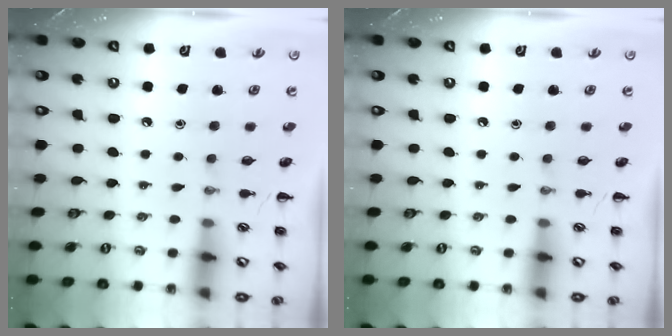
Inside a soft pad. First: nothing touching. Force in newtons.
{"total": 0.0}